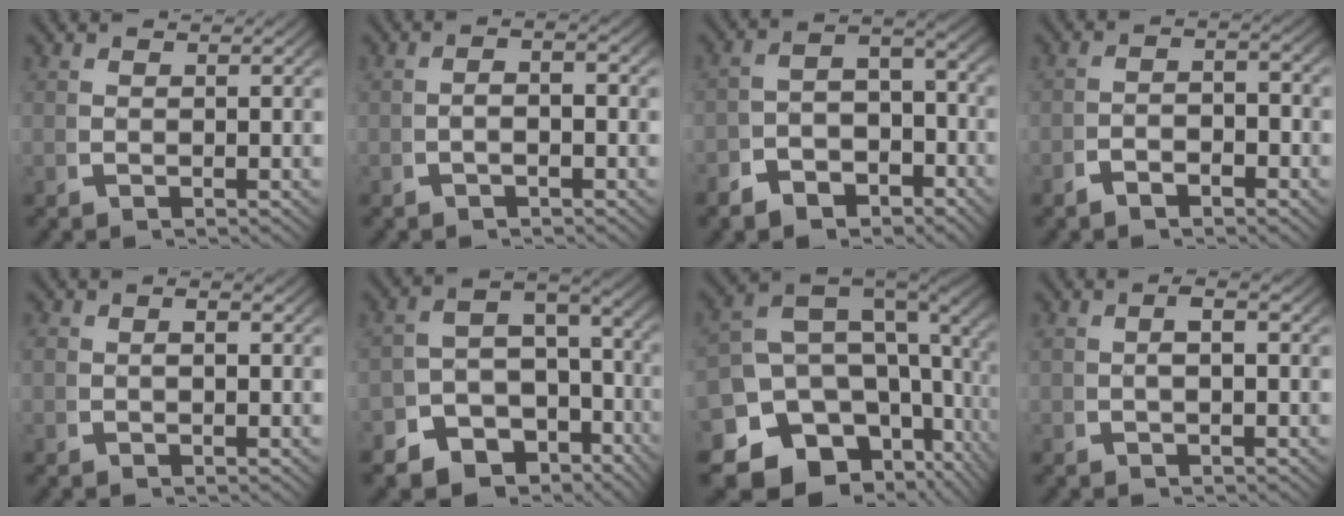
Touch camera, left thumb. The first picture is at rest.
{"total": 2.0, "force": [-0.7, 0.8, 1.6], "torque": [-0.027, 0.004, -0.015]}
{"total": 5.6, "force": [-2.3, 4.4, 2.7], "torque": [-0.033, -0.017, -0.040]}
{"total": 2.5, "force": [-1.5, 1.4, 1.4], "torque": [-0.017, -0.001, -0.035]}
{"total": 1.2, "force": [-0.2, 0.9, 0.9], "torque": [-0.013, -0.004, -0.002]}
{"total": 13.7, "force": [-5.2, 10.7, 6.7], "torque": [-0.117, -0.053, -0.080]}
{"total": 17.3, "force": [-2.4, 12.4, 11.7], "torque": [-0.205, -0.039, -0.033]}
{"total": 1.9, "force": [-0.2, 0.8, 1.8], "torque": [-0.035, 0.001, -0.001]}